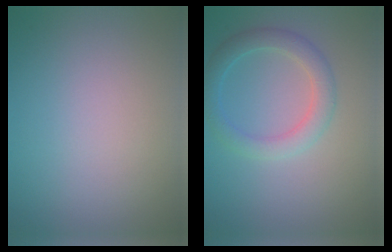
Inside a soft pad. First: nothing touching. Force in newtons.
{"total": 3.0, "press": 3.0, "slide": 0.2}